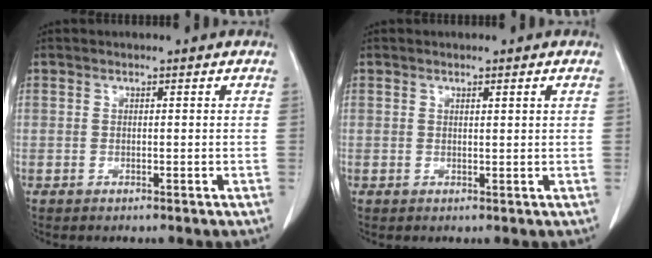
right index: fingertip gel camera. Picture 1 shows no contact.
{"total": 1.0, "force": [0.5, -0.1, 0.8], "torque": [-0.014, -0.001, 0.009]}